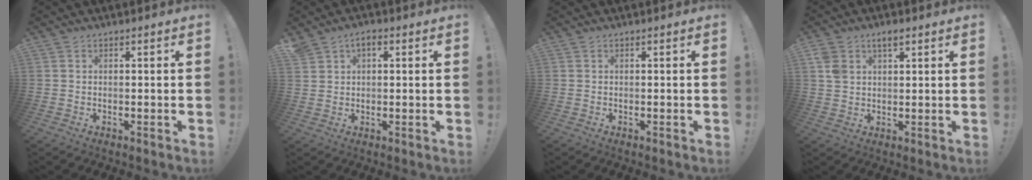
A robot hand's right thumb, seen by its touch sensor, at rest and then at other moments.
{"total": 3.6, "force": [1.6, 2.2, 2.2], "torque": [-0.039, 0.000, 0.030]}
{"total": 0.0}
{"total": 4.5, "force": [2.4, 2.6, 2.8], "torque": [-0.044, -0.006, 0.042]}